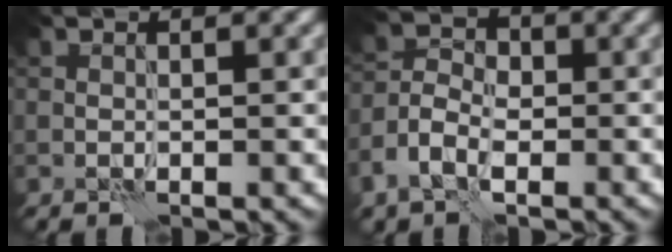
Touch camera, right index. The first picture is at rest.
{"total": 4.7, "force": [-2.3, 3.1, 2.8], "torque": [-0.055, 0.004, -0.053]}